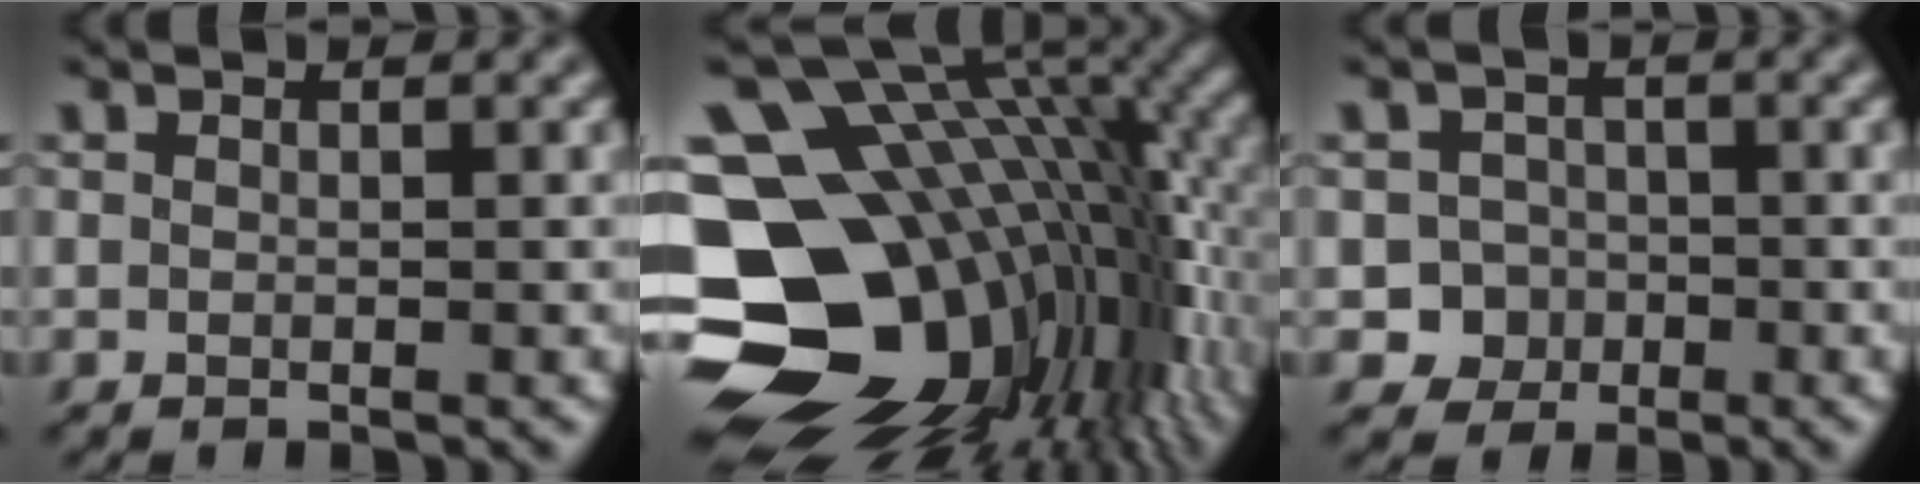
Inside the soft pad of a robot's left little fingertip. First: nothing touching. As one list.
[{"total": 20.0, "force": [-3.0, 13.6, 14.4], "torque": [-0.263, -0.015, -0.034]}, {"total": 4.1, "force": [-1.7, 3.7, 0.6], "torque": [0.022, 0.001, -0.040]}]